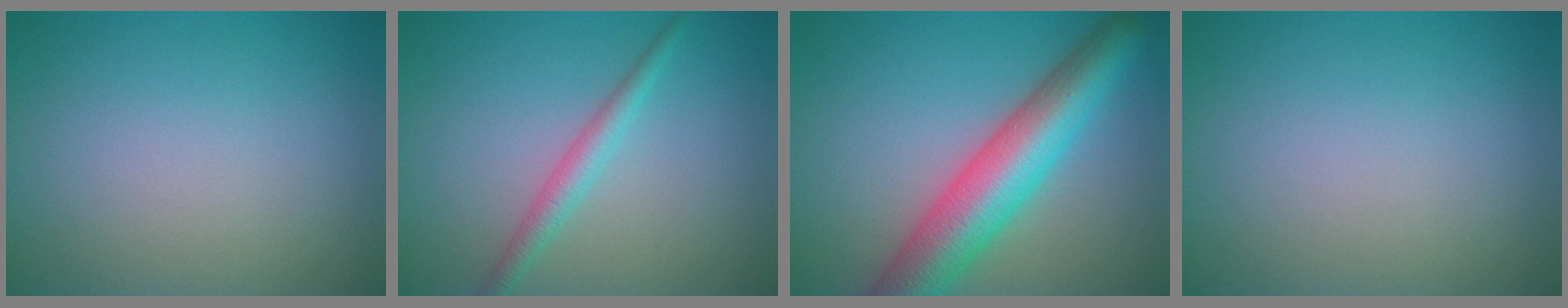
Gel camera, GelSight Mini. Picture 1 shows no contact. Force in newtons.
{"total": 2.2, "press": 2.2, "slide": 0.0}
{"total": 8.7, "press": 8.7, "slide": 0.4}
{"total": 0.0}